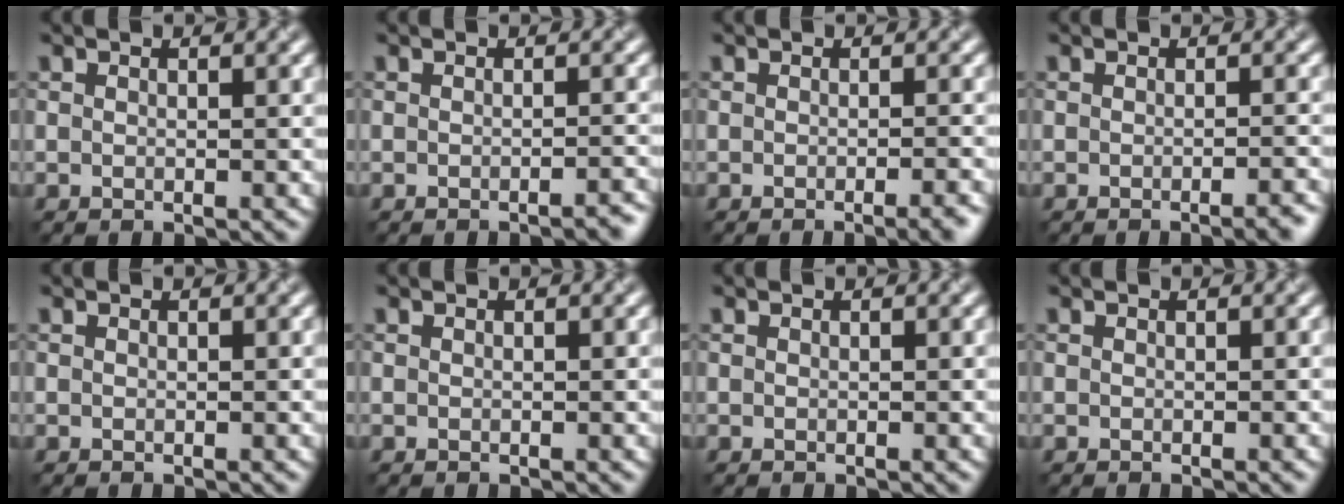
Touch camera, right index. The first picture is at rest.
{"total": 1.6, "force": [-1.1, 0.3, 1.1], "torque": [0.003, 0.005, -0.014]}
{"total": 2.9, "force": [-1.4, 0.8, 2.3], "torque": [0.000, 0.009, -0.010]}
{"total": 2.4, "force": [-1.3, 0.7, 1.9], "torque": [0.000, 0.008, -0.012]}
{"total": 0.0}
{"total": 0.0}
{"total": 0.0}
{"total": 0.0}